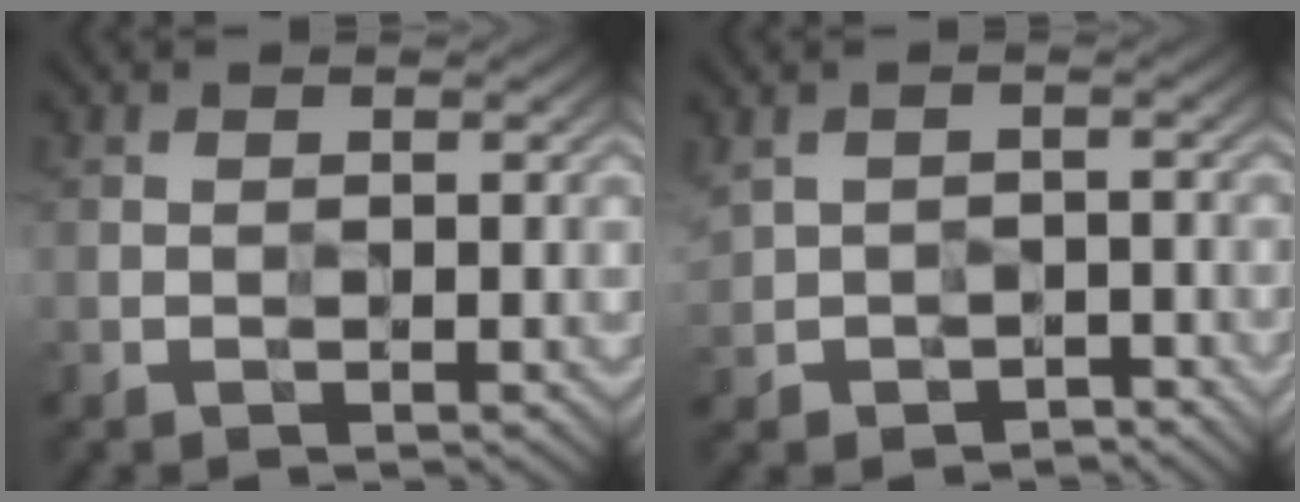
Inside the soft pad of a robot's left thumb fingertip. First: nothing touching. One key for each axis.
{"total": 3.9, "fx": -1.8, "fy": 3.0, "fz": 1.6, "tx": -0.030, "ty": -0.020, "tz": -0.031}